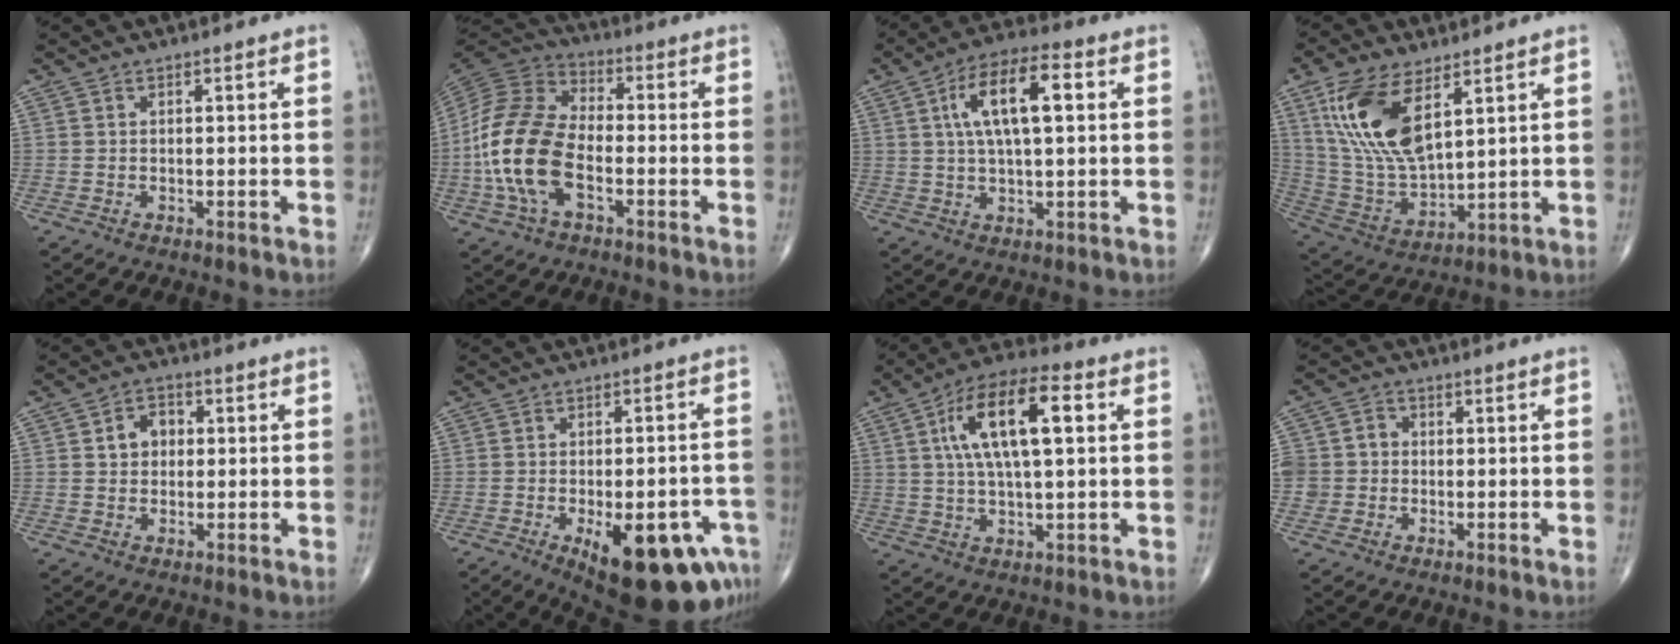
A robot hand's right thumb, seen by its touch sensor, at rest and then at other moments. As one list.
[{"total": 17.3, "force": [-3.8, 9.6, 13.8], "torque": [-0.288, 0.025, -0.077]}, {"total": 12.6, "force": [3.0, 4.7, 11.3], "torque": [-0.201, 0.017, 0.048]}, {"total": 16.7, "force": [7.3, 7.6, 13.0], "torque": [-0.256, -0.026, 0.153]}, {"total": 4.9, "force": [0.8, 3.9, 2.9], "torque": [-0.026, 0.010, 0.007]}, {"total": 18.8, "force": [-8.6, 7.5, 15.0], "torque": [-0.143, 0.020, -0.100]}, {"total": 15.3, "force": [3.8, 5.7, 13.7], "torque": [-0.246, 0.017, 0.060]}, {"total": 6.0, "force": [-0.6, 5.6, 1.8], "torque": [-0.021, 0.017, -0.014]}]